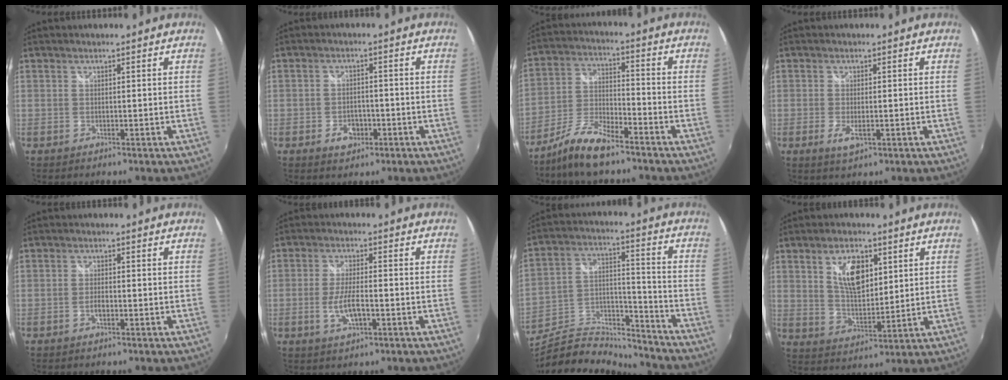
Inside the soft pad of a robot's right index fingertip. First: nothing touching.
{"total": 4.4, "force": [-2.0, 3.1, 2.4], "torque": [-0.049, 0.002, -0.029]}
{"total": 10.4, "force": [-8.0, 2.7, 6.1], "torque": [-0.133, 0.000, -0.153]}
{"total": 3.4, "force": [-1.2, 1.2, 3.0], "torque": [-0.059, -0.010, -0.018]}
{"total": 2.0, "force": [-0.9, 0.8, 1.7], "torque": [-0.036, 0.000, -0.018]}
{"total": 6.2, "force": [-1.9, 1.9, 5.5], "torque": [-0.113, -0.006, -0.033]}
{"total": 15.9, "force": [-13.7, 5.8, 5.7], "torque": [-0.118, 0.035, -0.230]}
{"total": 9.4, "force": [3.8, 4.6, 7.3], "torque": [-0.130, 0.005, 0.074]}